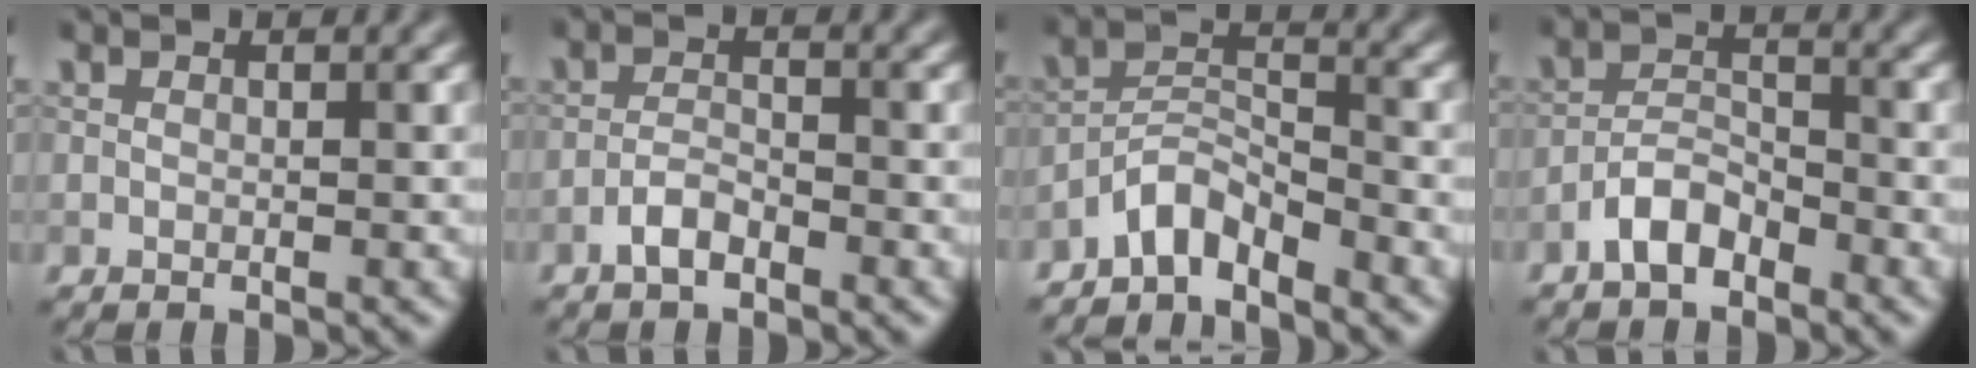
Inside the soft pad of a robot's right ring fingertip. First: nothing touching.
{"total": 2.1, "force": [-1.4, 0.7, 1.4], "torque": [-0.029, 0.005, -0.030]}
{"total": 3.6, "force": [-3.1, 1.0, 1.5], "torque": [-0.026, 0.011, -0.069]}
{"total": 3.1, "force": [-2.2, 1.3, 1.8], "torque": [-0.031, 0.012, -0.048]}